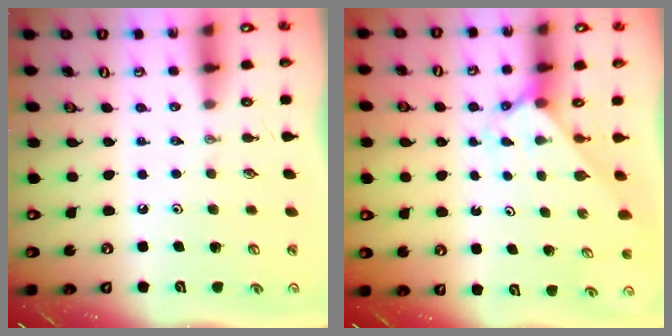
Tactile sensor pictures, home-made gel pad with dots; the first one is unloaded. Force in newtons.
{"total": 2.3, "press": 2.3, "slide": 0.2}